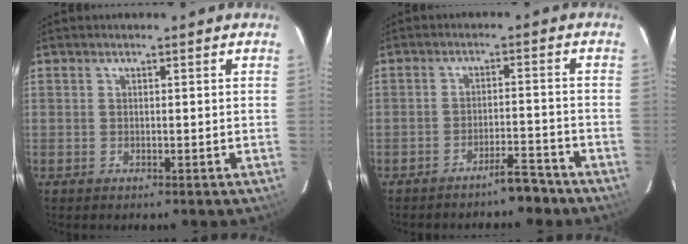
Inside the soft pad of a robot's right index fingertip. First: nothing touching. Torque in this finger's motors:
{"motor_torque": [0.35, -0.38, 0.01, 0.00]}